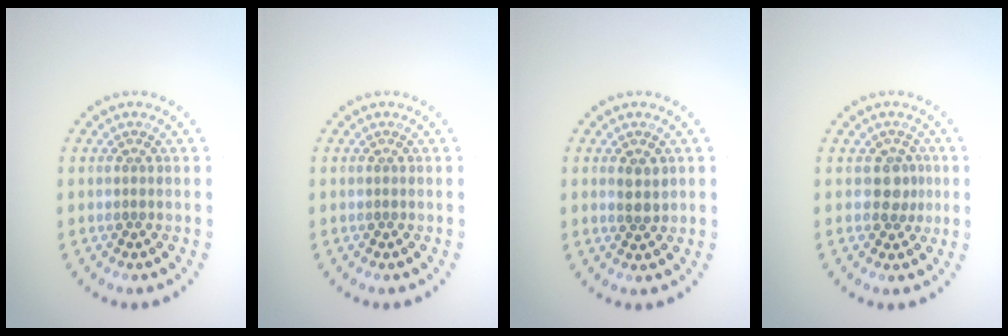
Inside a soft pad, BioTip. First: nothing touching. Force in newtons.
{"total": 0.0}
{"total": 1.7, "press": 1.6, "slide": 0.6}
{"total": 2.1, "press": 1.7, "slide": 1.2}